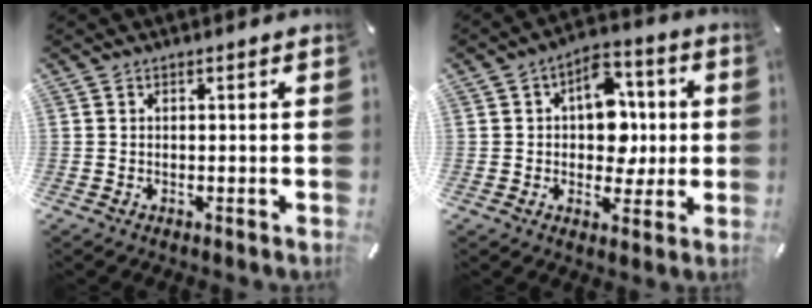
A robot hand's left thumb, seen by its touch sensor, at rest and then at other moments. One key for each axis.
{"total": 11.5, "fx": 1.1, "fy": 8.9, "fz": 7.2, "tx": -0.088, "ty": 0.005, "tz": 0.021}